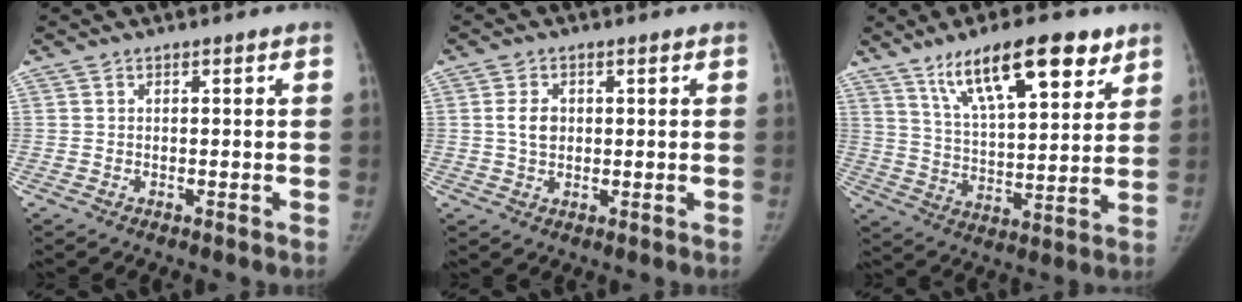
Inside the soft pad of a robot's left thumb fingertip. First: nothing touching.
{"total": 3.7, "force": [0.5, 2.6, 2.6], "torque": [-0.040, 0.001, 0.010]}
{"total": 17.6, "force": [10.8, 5.8, 12.6], "torque": [-0.175, -0.040, 0.186]}